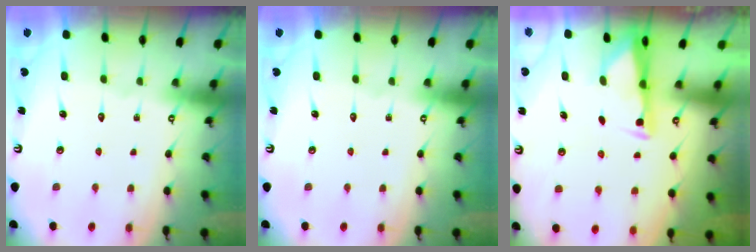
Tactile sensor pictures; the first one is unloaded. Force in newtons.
{"total": 0.0}
{"total": 3.0, "press": 2.9, "slide": 0.4}